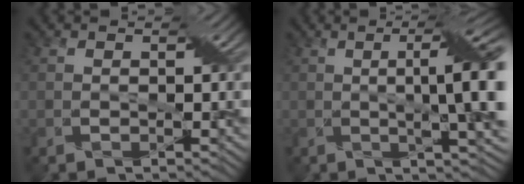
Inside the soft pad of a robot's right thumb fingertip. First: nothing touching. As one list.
[{"total": 10.5, "force": [0.7, 2.5, 10.2], "torque": [-0.138, 0.015, 0.012]}]